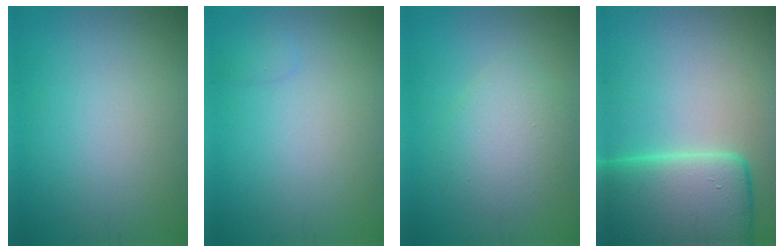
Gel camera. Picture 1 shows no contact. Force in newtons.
{"total": 0.6, "press": 0.6, "slide": 0.1}
{"total": 3.4, "press": 3.4, "slide": 0.3}
{"total": 11.5, "press": 11.5, "slide": 0.8}